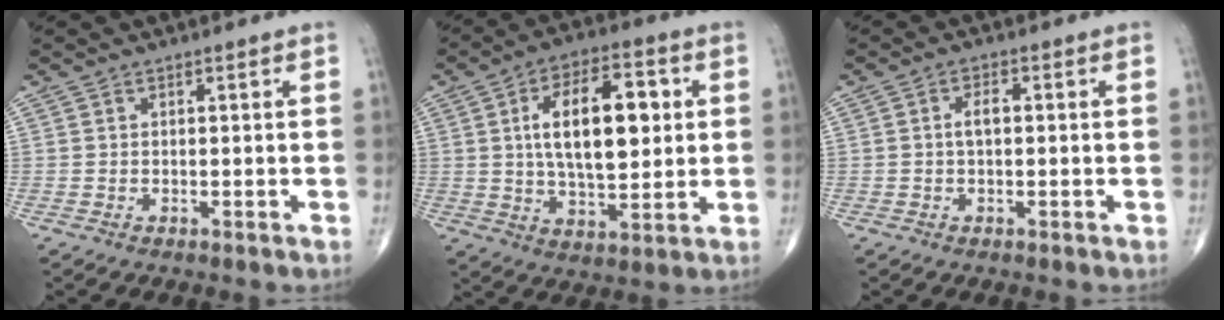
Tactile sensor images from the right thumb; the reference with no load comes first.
{"total": 16.7, "force": [2.8, 8.2, 14.3], "torque": [-0.213, 0.003, 0.045]}
{"total": 2.5, "force": [0.0, 1.3, 2.2], "torque": [-0.042, 0.009, -0.003]}